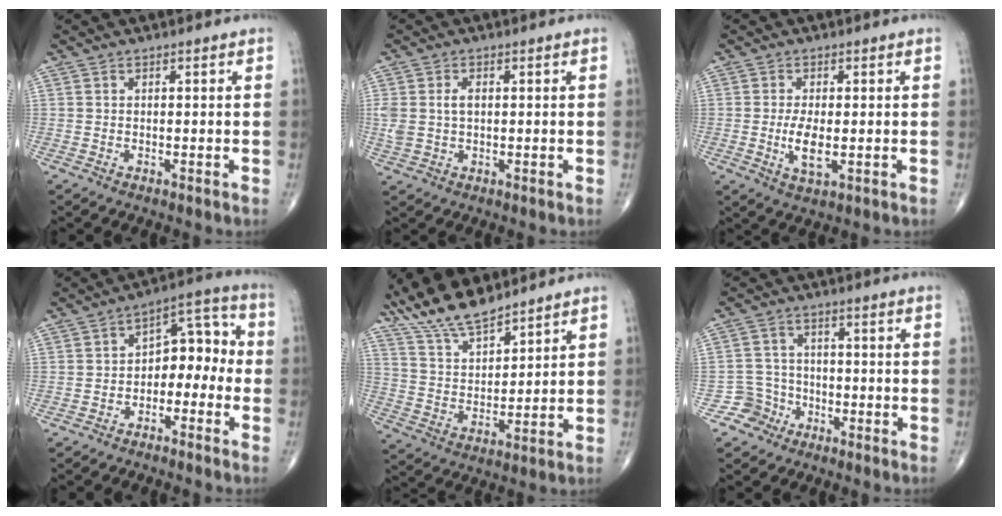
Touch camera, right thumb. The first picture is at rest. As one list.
[{"total": 4.3, "force": [0.7, 2.7, 3.3], "torque": [-0.081, 0.010, 0.017]}, {"total": 4.9, "force": [-0.6, 2.0, 4.4], "torque": [-0.089, -0.012, -0.008]}, {"total": 9.5, "force": [-2.4, 6.1, 6.8], "torque": [-0.057, 0.053, -0.049]}, {"total": 12.4, "force": [10.3, 3.6, 5.8], "torque": [-0.095, -0.050, 0.200]}, {"total": 4.8, "force": [-2.6, 4.0, -0.5], "torque": [0.042, 0.023, -0.052]}]